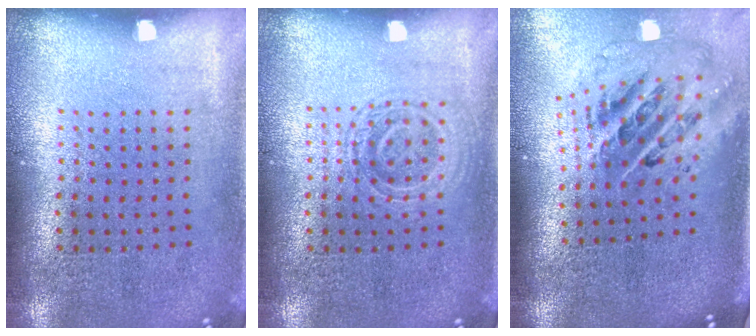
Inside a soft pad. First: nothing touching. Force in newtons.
{"total": 1.3, "press": 1.2, "slide": 0.3}
{"total": 2.7, "press": 1.9, "slide": 2.0}